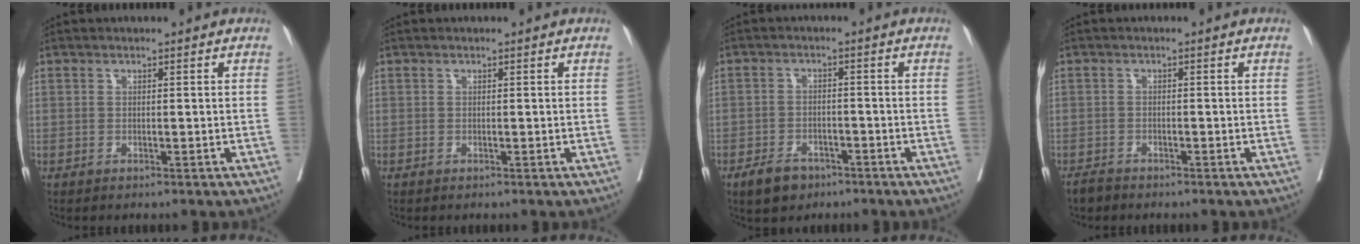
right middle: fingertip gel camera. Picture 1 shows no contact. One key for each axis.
{"total": 0.0}
{"total": 4.5, "fx": -3.1, "fy": 2.7, "fz": 1.9, "tx": -0.038, "ty": 0.002, "tz": -0.047}
{"total": 1.7, "fx": -1.5, "fy": 0.7, "fz": 0.4, "tx": -0.009, "ty": -0.002, "tz": -0.025}